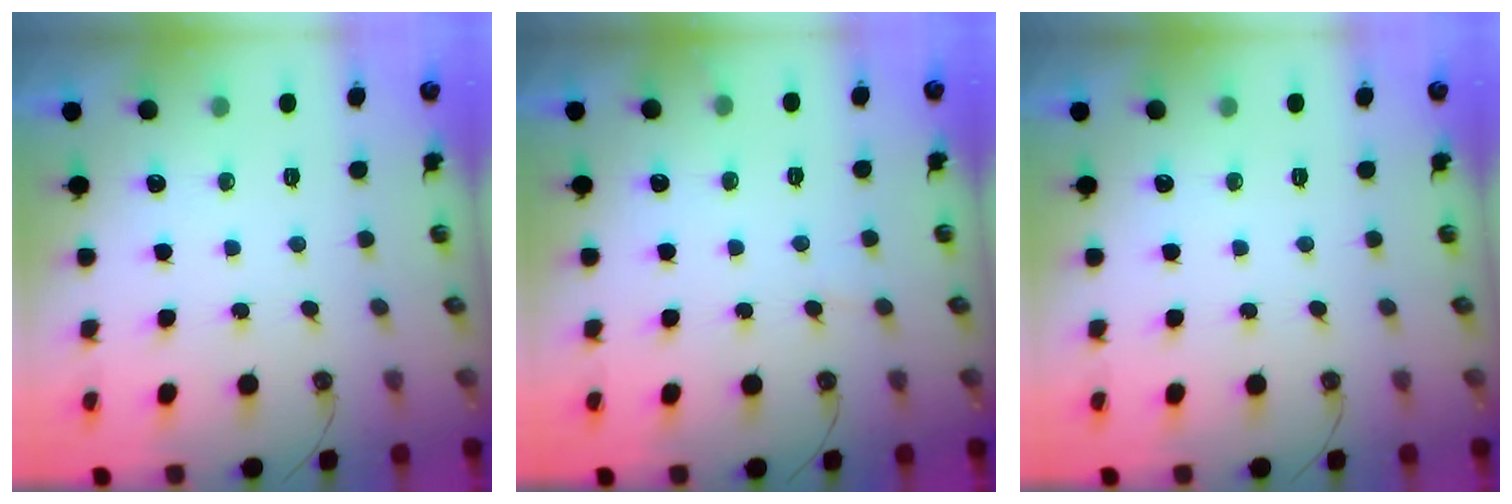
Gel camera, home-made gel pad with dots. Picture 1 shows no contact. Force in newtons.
{"total": 4.9, "press": 4.8, "slide": 0.3}
{"total": 0.0}